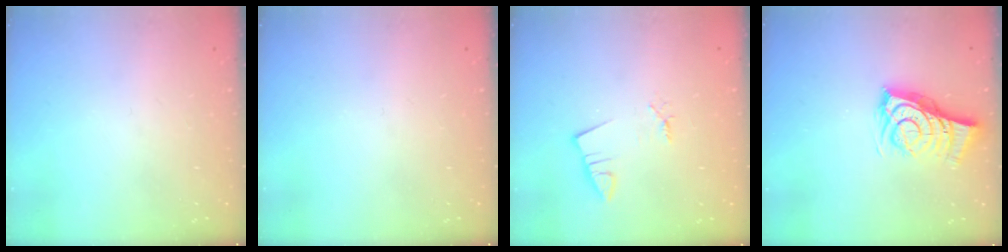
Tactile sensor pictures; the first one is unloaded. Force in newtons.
{"total": 0.0}
{"total": 1.4, "press": 1.4, "slide": 0.1}
{"total": 7.7, "press": 7.7, "slide": 0.7}